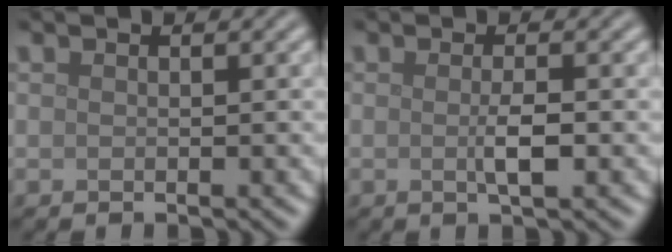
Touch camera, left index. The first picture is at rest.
{"total": 2.0, "force": [-0.2, 0.3, 2.0], "torque": [-0.037, -0.003, -0.005]}